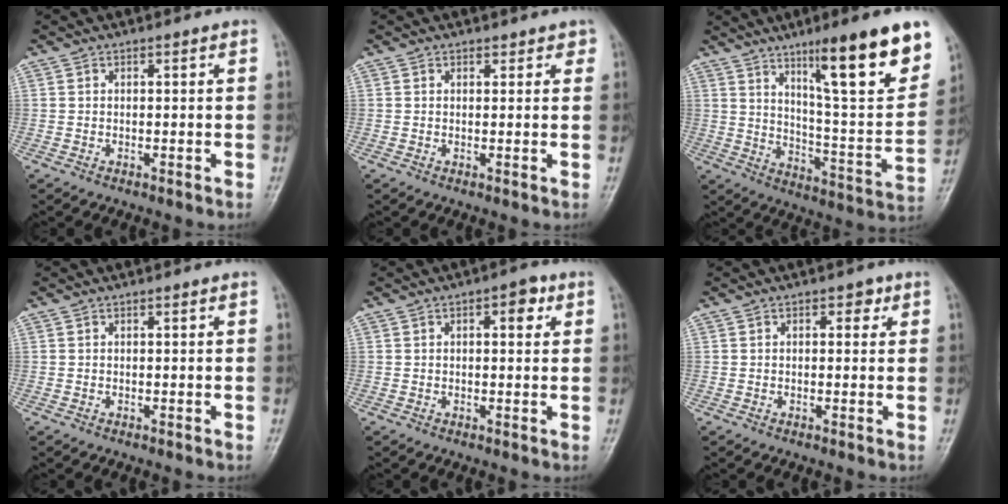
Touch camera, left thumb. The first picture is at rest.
{"total": 1.6, "force": [1.1, 1.1, 0.4], "torque": [0.014, -0.005, 0.008]}
{"total": 21.8, "force": [12.7, 3.4, 17.5], "torque": [-0.230, -0.055, 0.203]}
{"total": 0.0}
{"total": 3.7, "force": [1.2, 1.9, 2.9], "torque": [-0.022, 0.006, 0.010]}
{"total": 2.2, "force": [0.8, 1.5, 1.5], "torque": [0.004, 0.004, 0.005]}